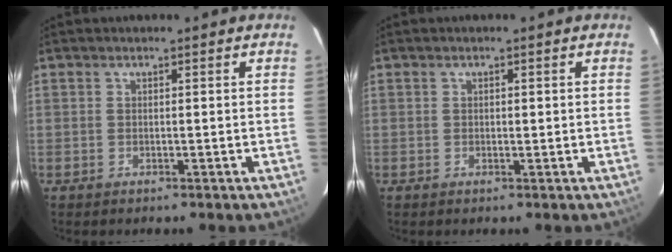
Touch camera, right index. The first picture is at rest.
{"total": 0.6, "force": [0.1, 0.2, 0.5], "torque": [-0.008, 0.000, 0.003]}